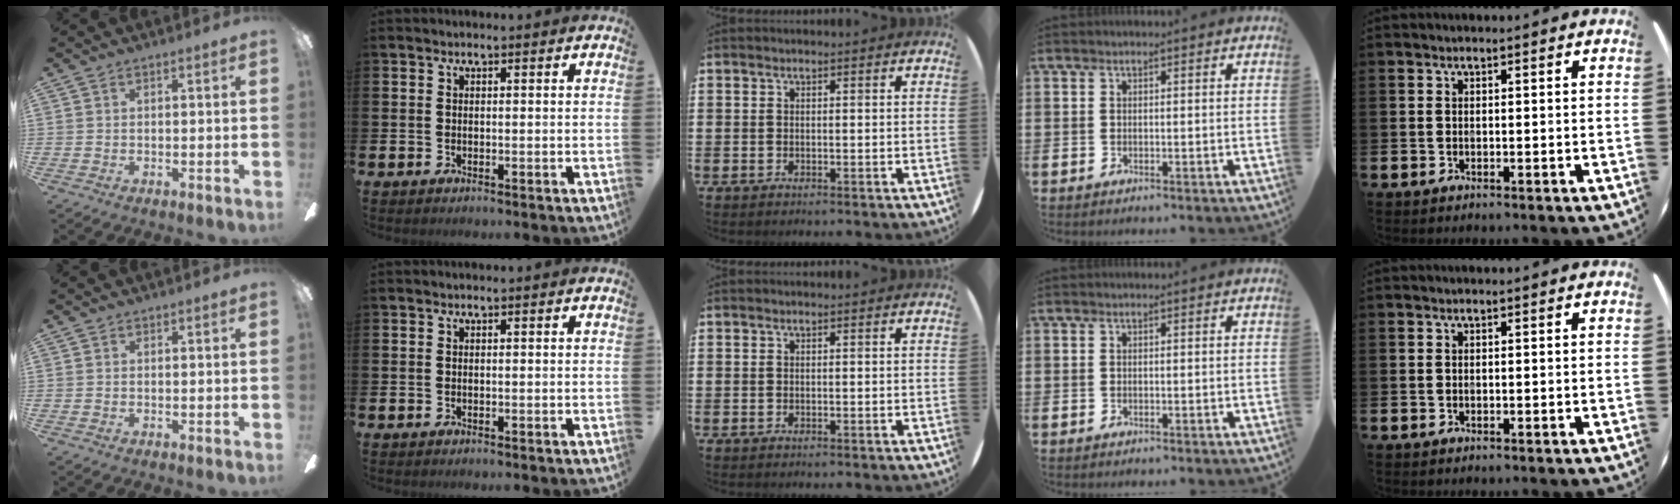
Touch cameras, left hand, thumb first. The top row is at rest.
{}